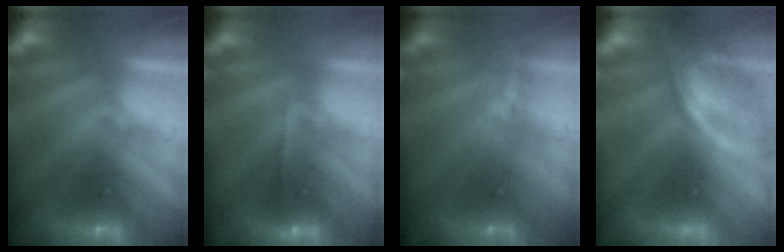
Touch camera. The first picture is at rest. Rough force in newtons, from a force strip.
{"total": 1.8}
{"total": 4.3}
{"total": 2.7}